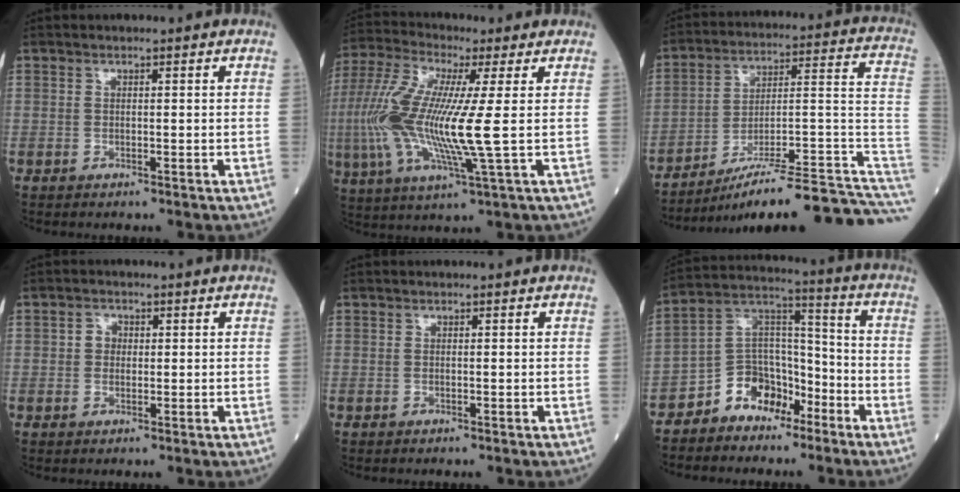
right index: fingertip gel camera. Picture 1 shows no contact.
{"total": 16.7, "force": [-0.3, 1.5, 16.6], "torque": [-0.370, -0.009, -0.014]}
{"total": 22.7, "force": [-18.1, 1.3, 13.7], "torque": [-0.107, 0.042, -0.261]}
{"total": 1.9, "force": [0.2, 1.7, 0.9], "torque": [-0.012, 0.007, 0.002]}
{"total": 0.0}
{"total": 9.1, "force": [-6.1, 5.8, 3.5], "torque": [-0.067, 0.043, -0.113]}